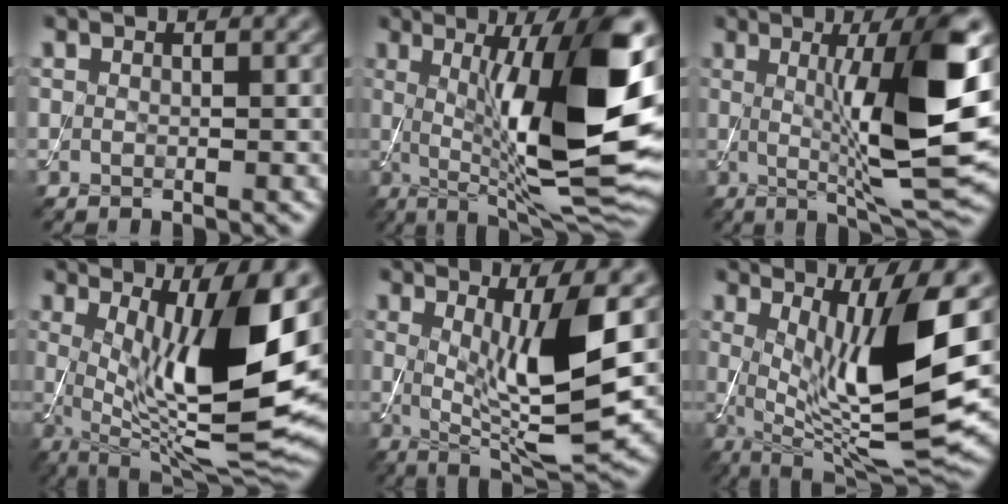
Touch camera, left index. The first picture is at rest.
{"total": 14.5, "force": [1.6, 3.4, 14.0], "torque": [-0.202, -0.003, 0.031]}
{"total": 11.4, "force": [0.8, 2.0, 11.2], "torque": [-0.160, -0.004, 0.022]}
{"total": 13.5, "force": [1.6, 3.4, 12.9], "torque": [-0.201, -0.016, 0.036]}
{"total": 8.2, "force": [0.9, 1.8, 8.0], "torque": [-0.129, -0.020, 0.025]}
{"total": 11.9, "force": [1.8, 2.8, 11.4], "torque": [-0.188, -0.017, 0.040]}